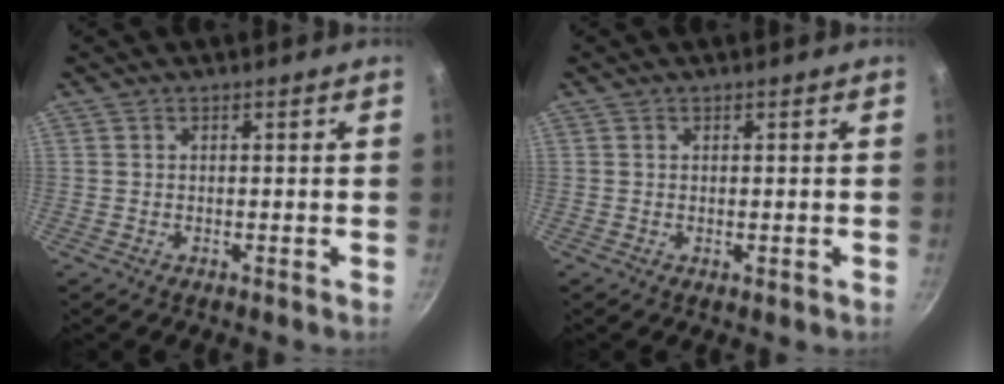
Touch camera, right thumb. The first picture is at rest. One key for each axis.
{"total": 0.7, "fx": 0.0, "fy": 0.3, "fz": 0.7, "tx": -0.008, "ty": -0.001, "tz": -0.002}